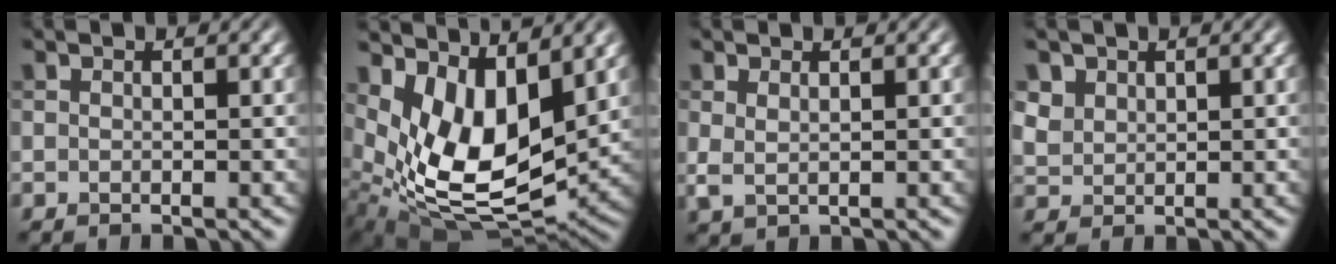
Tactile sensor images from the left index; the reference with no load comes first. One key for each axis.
{"total": 9.9, "fx": 2.8, "fy": 5.5, "fz": 7.7, "tx": -0.147, "ty": -0.028, "tz": 0.053}
{"total": 1.4, "fx": 0.7, "fy": 0.5, "fz": 1.1, "tx": -0.025, "ty": -0.004, "tz": 0.016}
{"total": 2.2, "fx": 1.3, "fy": 1.6, "fz": 0.6, "tx": -0.020, "ty": -0.005, "tz": 0.035}